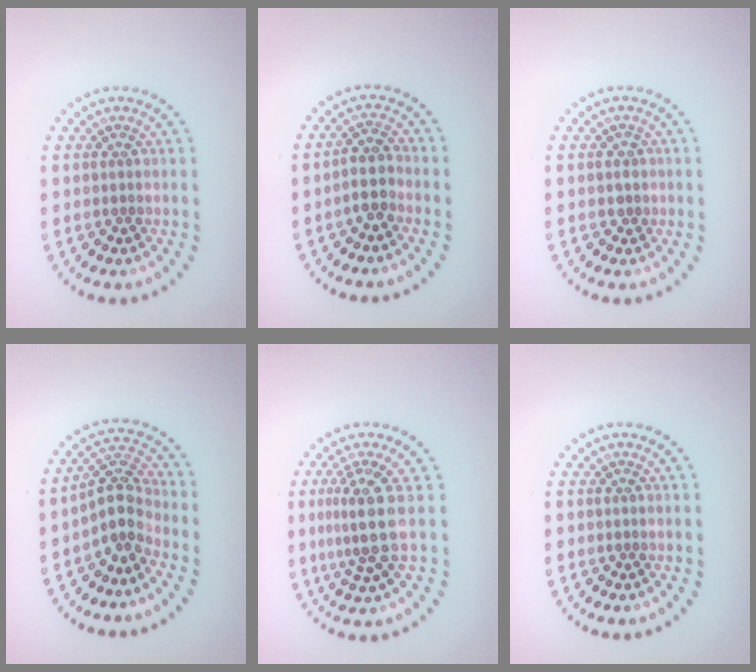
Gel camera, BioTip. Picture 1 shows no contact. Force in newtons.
{"total": 2.5, "press": 2.2, "slide": 1.2}
{"total": 0.9, "press": 0.7, "slide": 0.6}
{"total": 3.7, "press": 3.1, "slide": 2.1}
{"total": 3.6, "press": 2.6, "slide": 2.5}
{"total": 0.0}